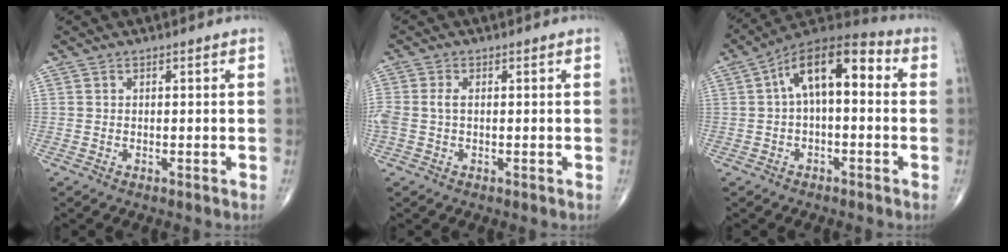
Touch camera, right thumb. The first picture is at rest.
{"total": 3.1, "force": [0.0, 1.8, 2.5], "torque": [-0.076, 0.008, -0.001]}
{"total": 13.1, "force": [1.7, 6.3, 11.3], "torque": [-0.166, 0.044, 0.016]}